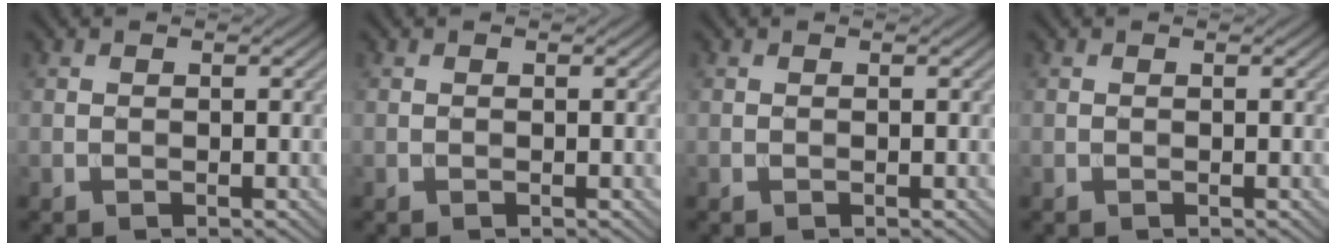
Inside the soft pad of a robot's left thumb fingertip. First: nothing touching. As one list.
[{"total": 0.0}, {"total": 0.0}, {"total": 0.0}]